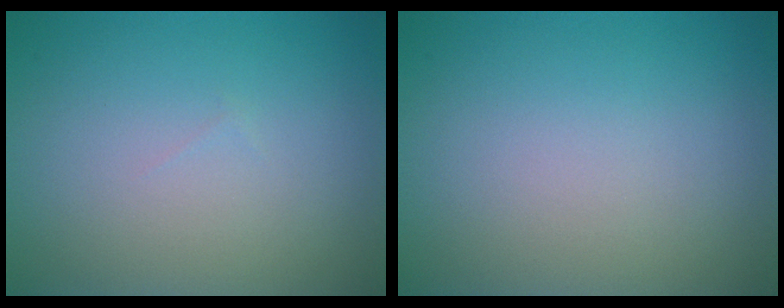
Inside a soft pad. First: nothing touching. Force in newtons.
{"total": 0.0}